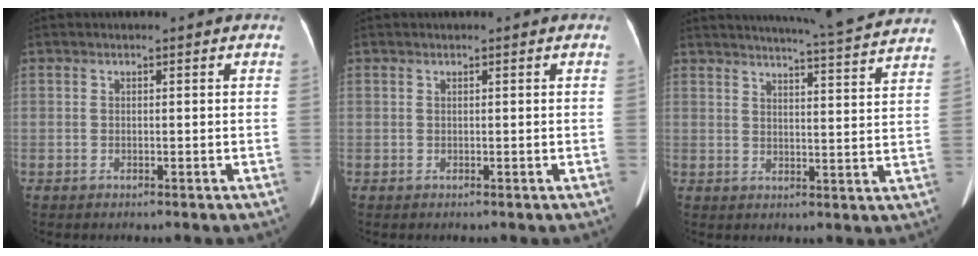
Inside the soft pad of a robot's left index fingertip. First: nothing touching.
{"total": 0.0}
{"total": 15.1, "force": [14.2, -0.8, 5.1], "torque": [-0.085, -0.033, 0.164]}